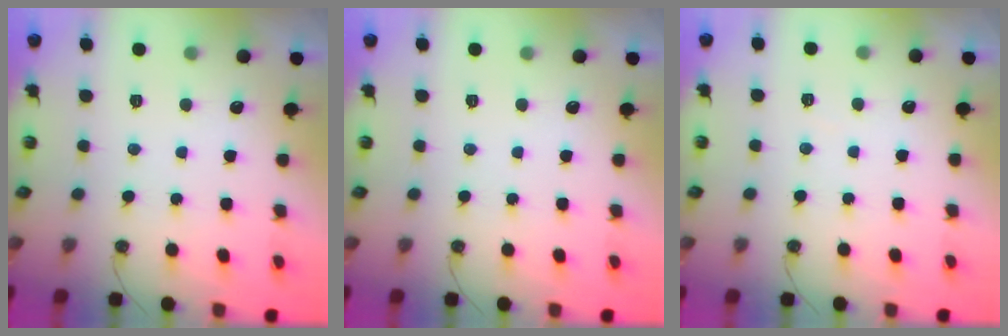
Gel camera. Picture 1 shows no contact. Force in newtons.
{"total": 0.0}
{"total": 2.9, "press": 2.8, "slide": 0.5}